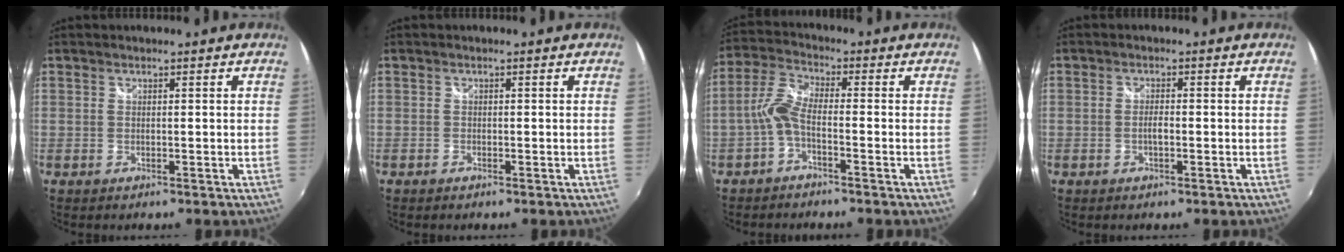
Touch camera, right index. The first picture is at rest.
{"total": 0.7, "force": [-0.5, 0.3, 0.1], "torque": [-0.003, 0.000, -0.011]}
{"total": 5.1, "force": [-2.0, 1.5, 4.4], "torque": [-0.108, 0.017, -0.043]}
{"total": 1.6, "force": [-0.6, 0.4, 1.5], "torque": [-0.030, 0.004, -0.009]}